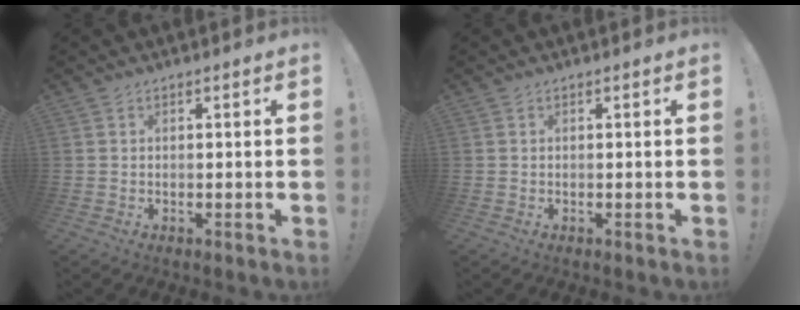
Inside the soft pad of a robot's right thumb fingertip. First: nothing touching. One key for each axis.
{"total": 0.0}